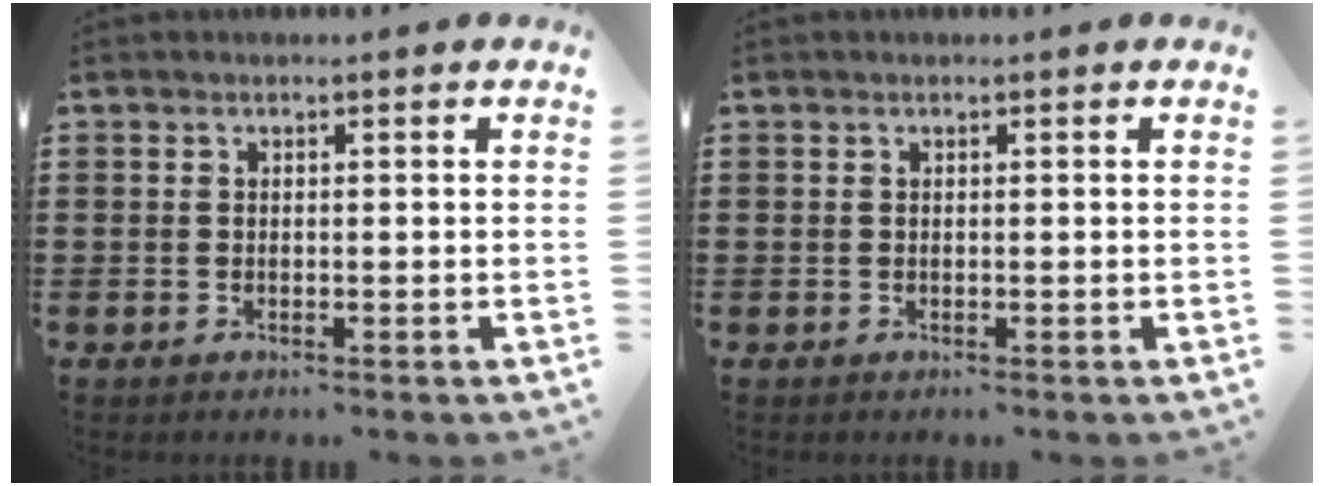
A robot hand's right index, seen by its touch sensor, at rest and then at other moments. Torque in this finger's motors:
{"motor_torque": [-0.02, 0.01, 0.00, 0.00]}